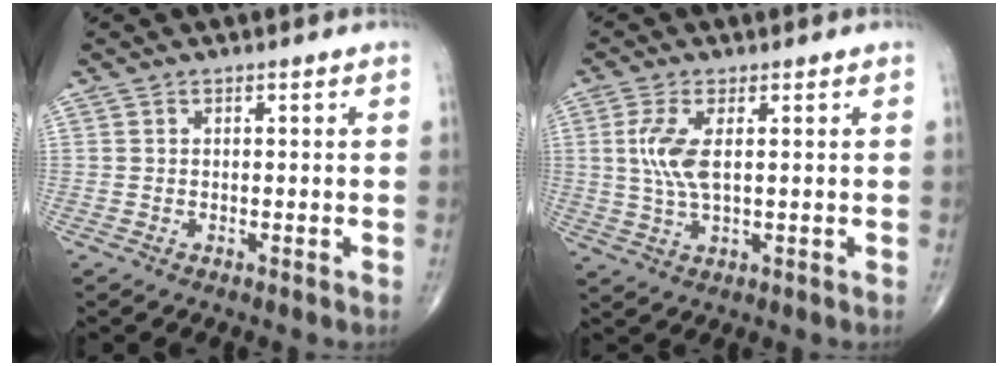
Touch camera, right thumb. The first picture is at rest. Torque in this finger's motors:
{"motor_torque": [0.38, 2.16, 0.37, -0.52, 0.26]}